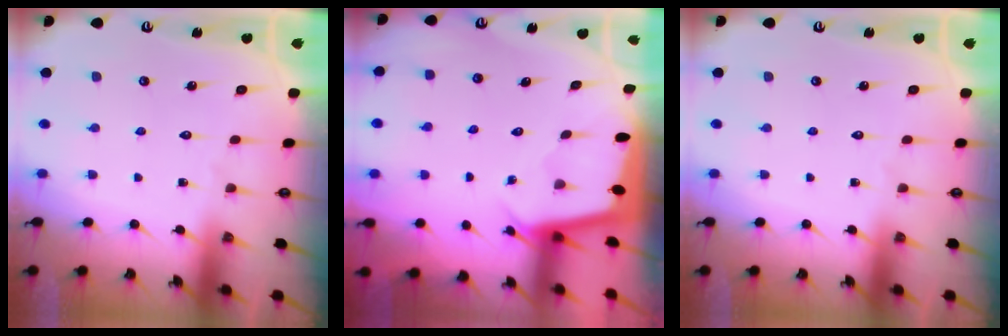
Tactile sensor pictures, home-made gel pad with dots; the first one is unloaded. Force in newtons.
{"total": 2.0, "press": 2.0, "slide": 0.1}
{"total": 0.0}